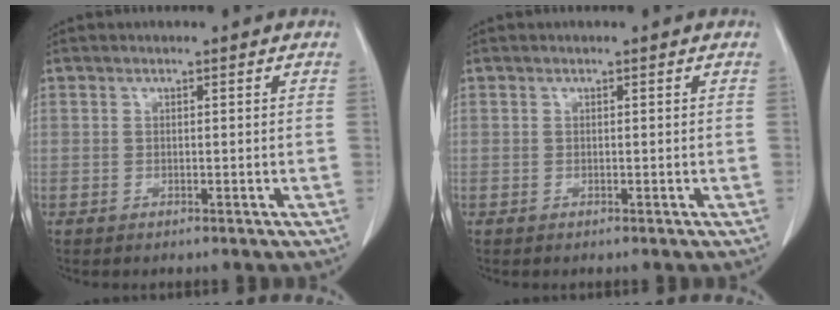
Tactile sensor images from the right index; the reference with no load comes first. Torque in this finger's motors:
{"motor_torque": [0.00, 0.00, 0.02, 0.00]}